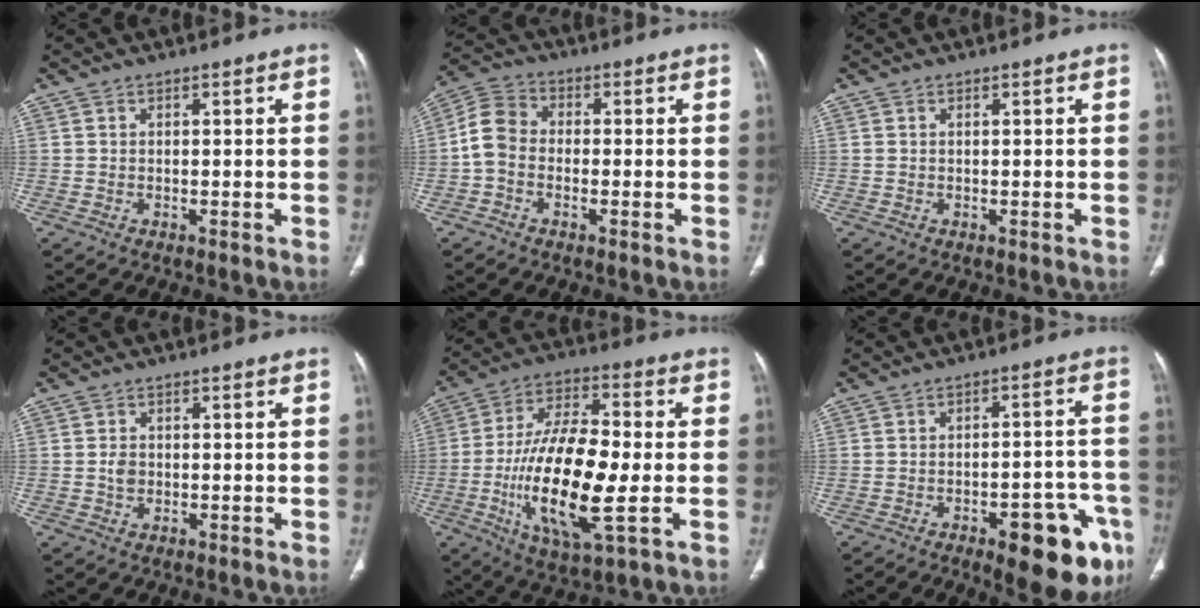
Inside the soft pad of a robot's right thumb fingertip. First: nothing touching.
{"total": 7.0, "force": [-1.1, 5.3, 4.4], "torque": [-0.075, 0.025, -0.037]}
{"total": 0.0}
{"total": 2.1, "force": [-0.2, 1.6, 1.2], "torque": [-0.020, 0.003, -0.003]}
{"total": 20.6, "force": [-3.5, 6.9, 19.1], "torque": [-0.366, 0.005, -0.061]}
{"total": 15.9, "force": [-7.9, 6.2, 12.4], "torque": [-0.097, 0.043, -0.091]}